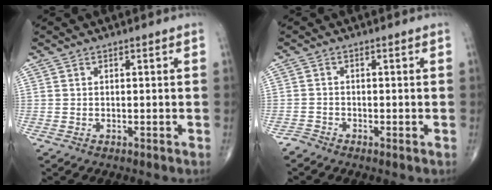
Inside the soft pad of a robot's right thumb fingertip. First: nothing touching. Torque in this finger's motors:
{"motor_torque": [0.54, 0.16, -0.12, -0.31, 0.01]}